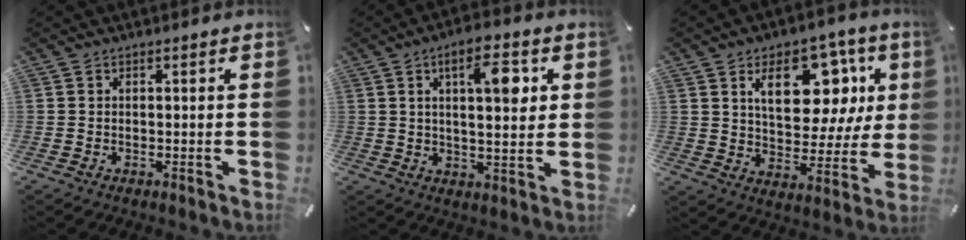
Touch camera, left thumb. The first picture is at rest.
{"total": 10.9, "force": [4.0, 3.8, 9.4], "torque": [-0.139, -0.010, 0.058]}
{"total": 17.5, "force": [7.7, 10.2, 12.0], "torque": [-0.175, -0.025, 0.131]}